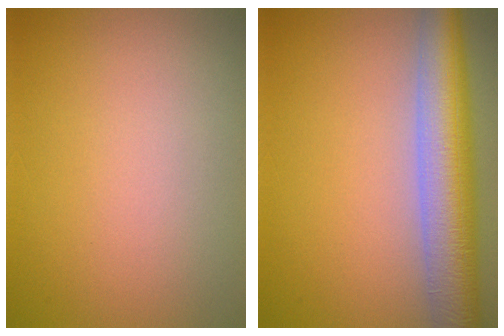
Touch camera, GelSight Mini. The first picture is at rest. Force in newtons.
{"total": 8.1, "press": 8.1, "slide": 0.4}